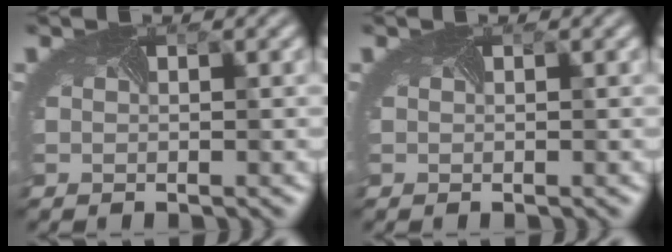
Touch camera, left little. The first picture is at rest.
{"total": 0.0}